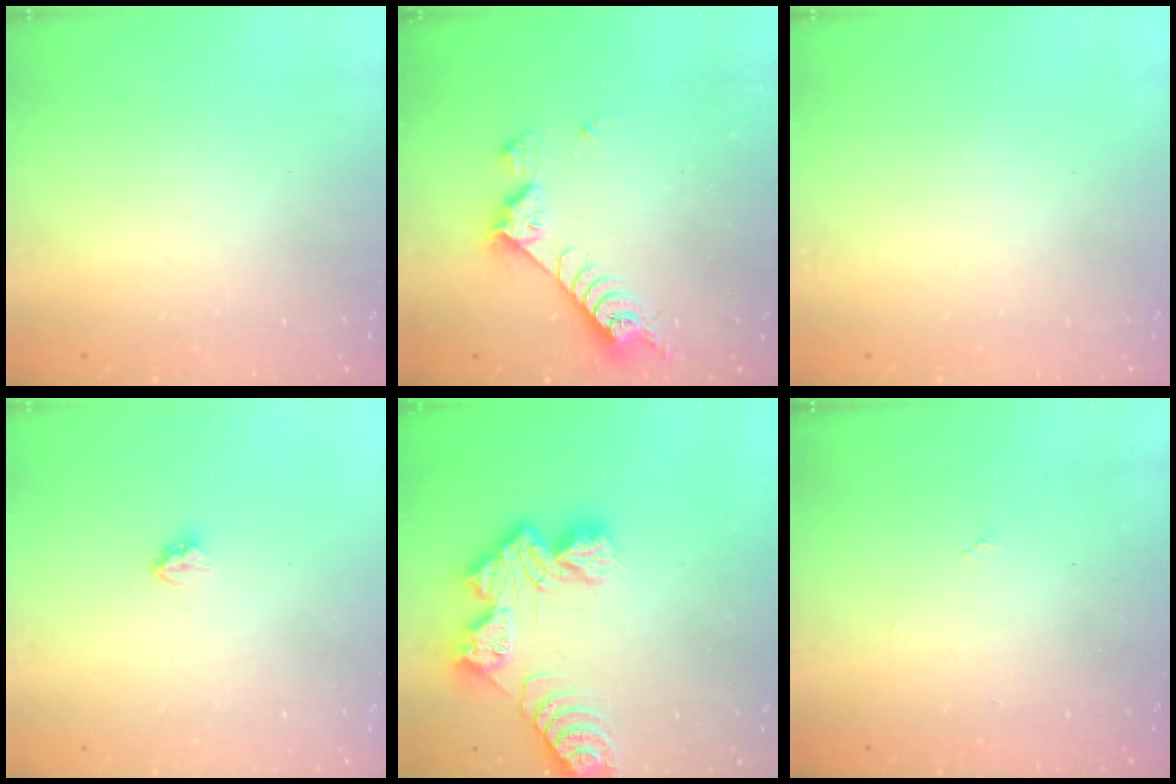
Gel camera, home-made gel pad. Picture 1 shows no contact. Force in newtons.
{"total": 7.9, "press": 7.8, "slide": 1.3}
{"total": 0.0}
{"total": 3.1, "press": 3.1, "slide": 0.2}
{"total": 11.5, "press": 11.5, "slide": 0.8}
{"total": 3.0, "press": 3.0, "slide": 0.2}